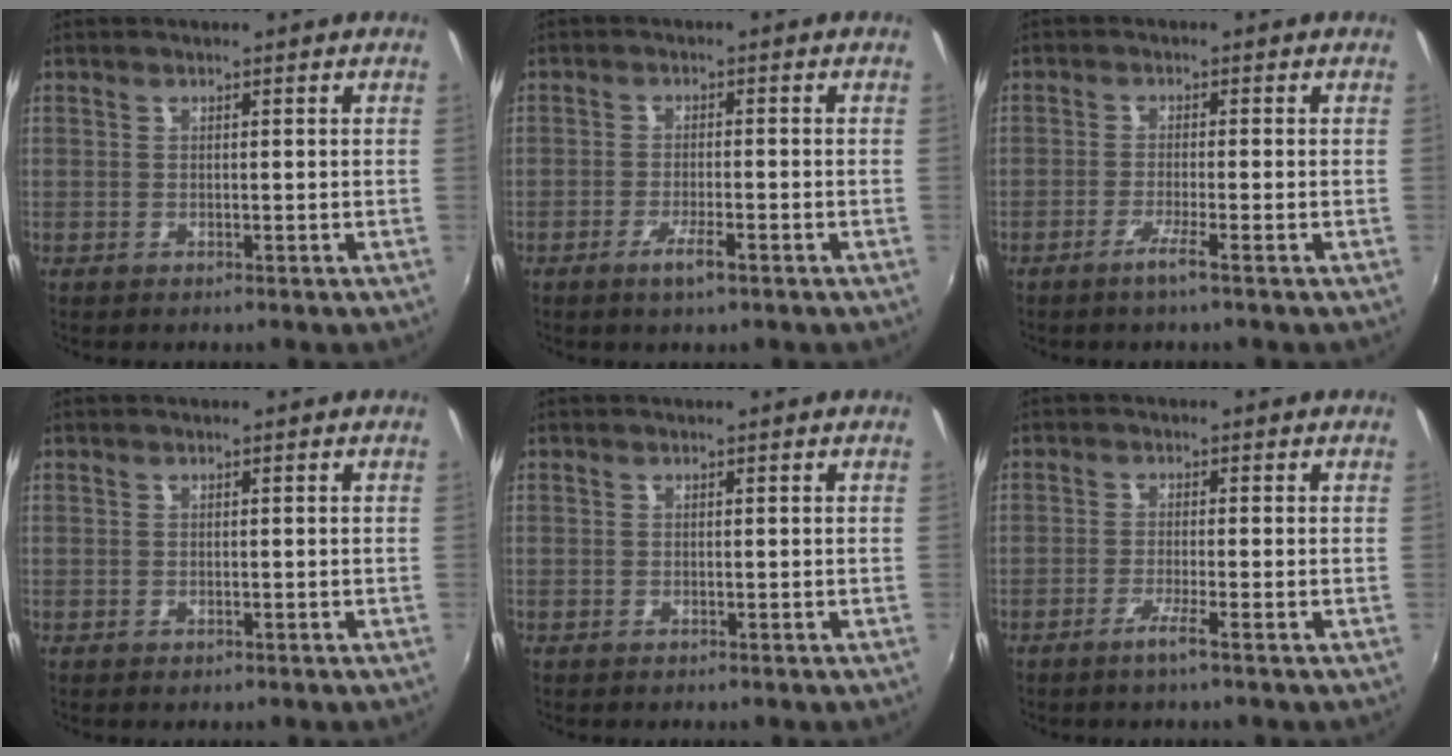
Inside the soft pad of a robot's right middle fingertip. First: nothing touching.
{"total": 3.6, "force": [-2.2, 0.4, 2.8], "torque": [-0.061, -0.007, -0.042]}
{"total": 2.7, "force": [-1.8, -0.7, 2.0], "torque": [-0.046, -0.006, -0.038]}
{"total": 0.0}
{"total": 0.0}
{"total": 2.7, "force": [-1.7, -0.7, 1.9], "torque": [-0.045, -0.006, -0.037]}